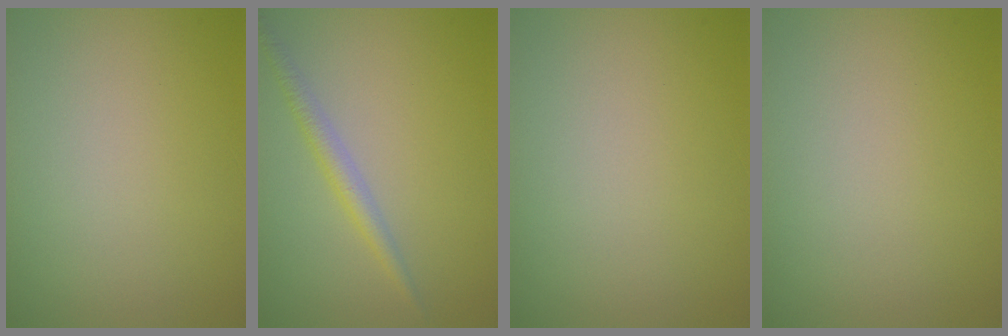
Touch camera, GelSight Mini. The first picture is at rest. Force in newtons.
{"total": 2.0, "press": 2.0, "slide": 0.1}
{"total": 0.0}
{"total": 0.0}